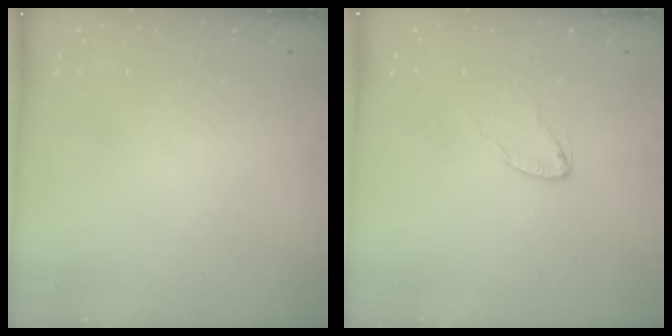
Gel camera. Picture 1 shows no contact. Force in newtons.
{"total": 3.7, "press": 3.7, "slide": 0.3}